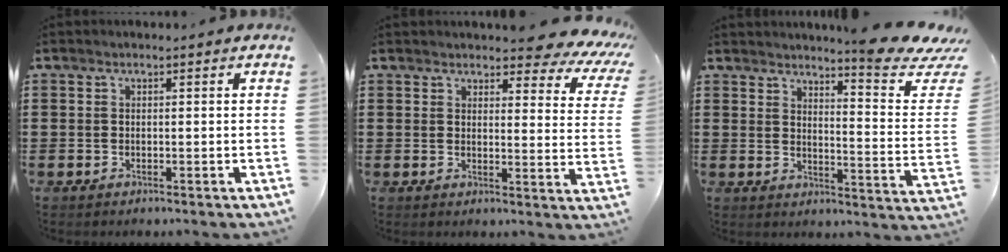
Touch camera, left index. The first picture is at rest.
{"total": 4.9, "force": [4.4, 0.9, 2.1], "torque": [-0.034, -0.025, 0.074]}
{"total": 8.2, "force": [6.7, 0.4, 4.6], "torque": [-0.068, -0.058, 0.107]}